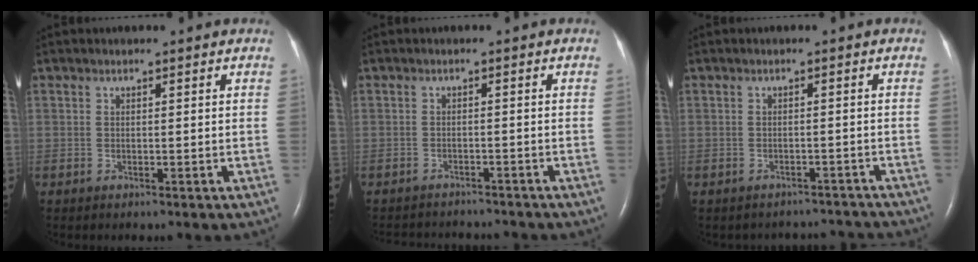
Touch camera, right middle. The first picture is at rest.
{"total": 8.2, "force": [-7.8, 1.7, 1.6], "torque": [-0.027, 0.000, -0.099]}
{"total": 5.7, "force": [-5.3, 1.8, -0.5], "torque": [0.007, 0.019, -0.052]}